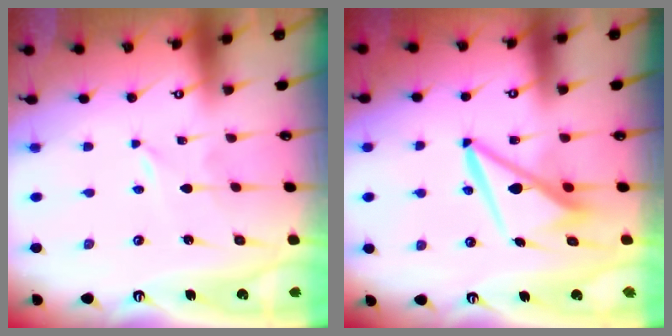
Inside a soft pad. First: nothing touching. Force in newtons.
{"total": 9.2, "press": 9.1, "slide": 1.6}